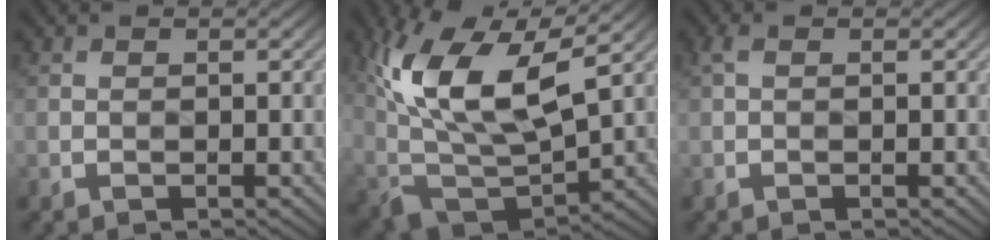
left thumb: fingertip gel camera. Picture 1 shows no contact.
{"total": 16.0, "force": [5.9, 7.9, 12.6], "torque": [-0.272, 0.004, 0.107]}
{"total": 1.0, "force": [0.3, 0.5, 0.9], "torque": [-0.024, 0.004, 0.003]}